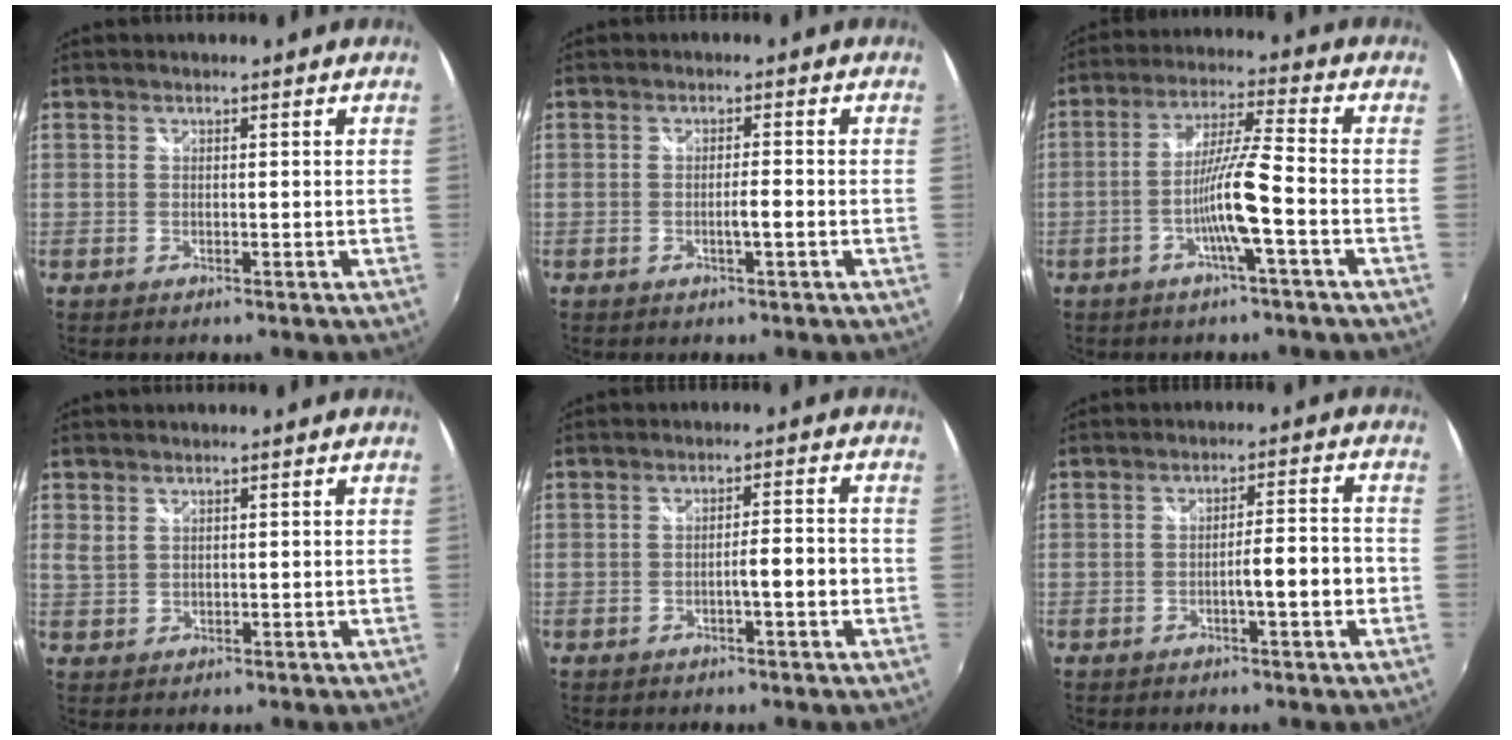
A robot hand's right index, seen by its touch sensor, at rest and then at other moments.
{"total": 2.0, "force": [-0.8, -0.2, 1.8], "torque": [-0.030, -0.002, -0.016]}
{"total": 8.9, "force": [-3.5, -0.8, 8.2], "torque": [-0.162, 0.000, -0.067]}
{"total": 1.8, "force": [1.1, 1.1, 0.9], "torque": [-0.017, -0.002, 0.022]}
{"total": 3.8, "force": [-1.4, 0.3, 3.5], "torque": [-0.057, 0.003, -0.020]}
{"total": 5.3, "force": [-1.9, 0.3, 4.9], "torque": [-0.079, 0.003, -0.025]}